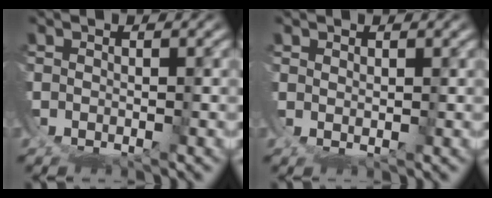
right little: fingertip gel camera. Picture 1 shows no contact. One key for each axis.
{"total": 1.5, "fx": 1.3, "fy": -0.6, "fz": 0.4, "tx": -0.007, "ty": 0.000, "tz": 0.029}